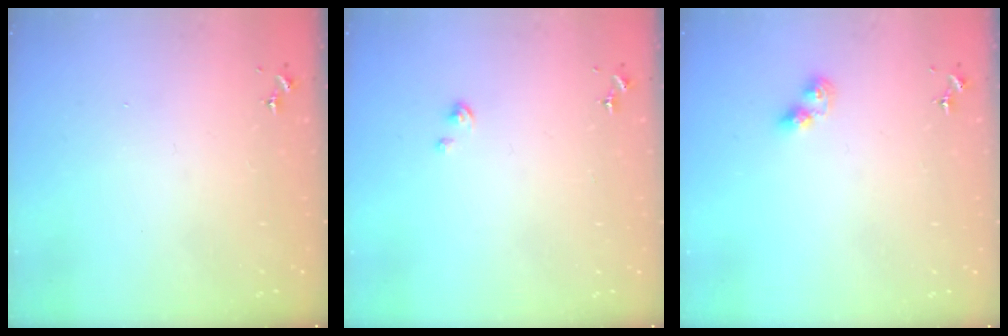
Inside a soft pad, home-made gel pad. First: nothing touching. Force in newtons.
{"total": 1.0, "press": 1.0, "slide": 0.2}
{"total": 5.7, "press": 5.7, "slide": 0.3}